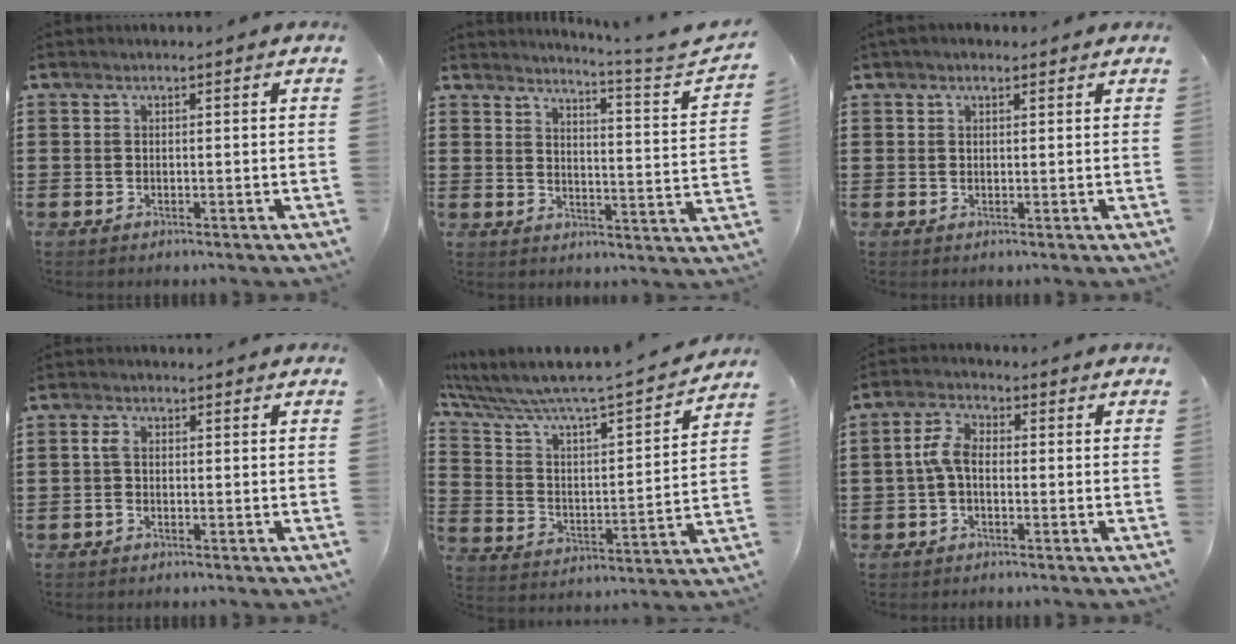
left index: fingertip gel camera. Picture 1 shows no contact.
{"total": 3.6, "force": [2.9, -1.0, 1.8], "torque": [-0.046, -0.042, 0.037]}
{"total": 1.2, "force": [0.8, 0.6, 0.6], "torque": [-0.014, 0.005, 0.015]}
{"total": 1.7, "force": [-0.4, 0.9, 1.4], "torque": [-0.037, 0.000, -0.010]}
{"total": 5.8, "force": [5.3, 0.6, 2.3], "torque": [-0.074, -0.056, 0.080]}
{"total": 4.6, "force": [-0.7, 2.3, 3.9], "torque": [-0.094, 0.002, -0.020]}